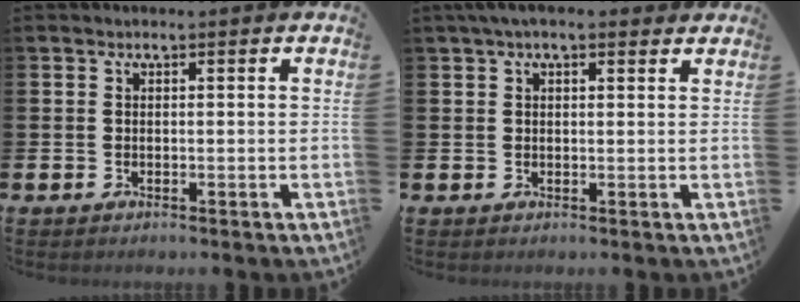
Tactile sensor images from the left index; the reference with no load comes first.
{"total": 2.8, "force": [2.2, 0.9, 1.5], "torque": [-0.031, 0.003, 0.039]}